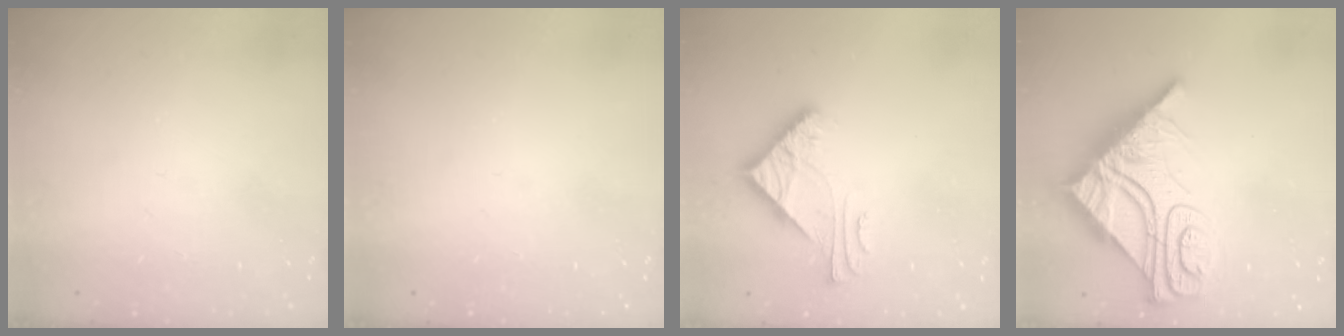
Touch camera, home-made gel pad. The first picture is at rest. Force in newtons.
{"total": 0.0}
{"total": 5.8, "press": 5.7, "slide": 0.6}
{"total": 18.5, "press": 18.4, "slide": 2.0}